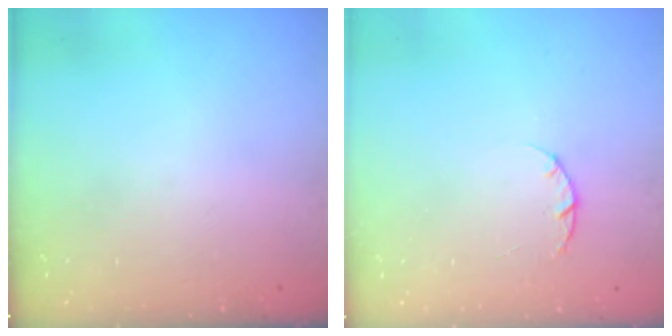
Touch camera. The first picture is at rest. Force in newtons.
{"total": 2.0, "press": 1.9, "slide": 0.4}